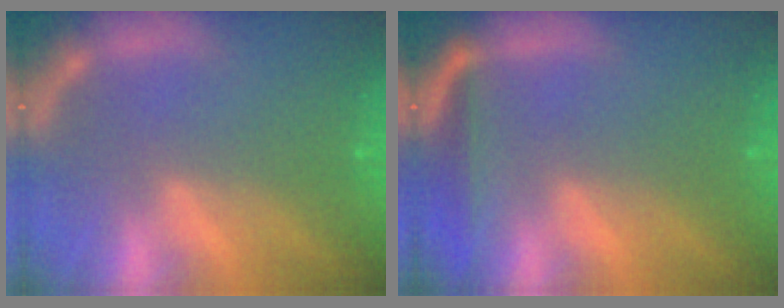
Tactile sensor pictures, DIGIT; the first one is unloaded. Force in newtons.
{"total": 3.0}